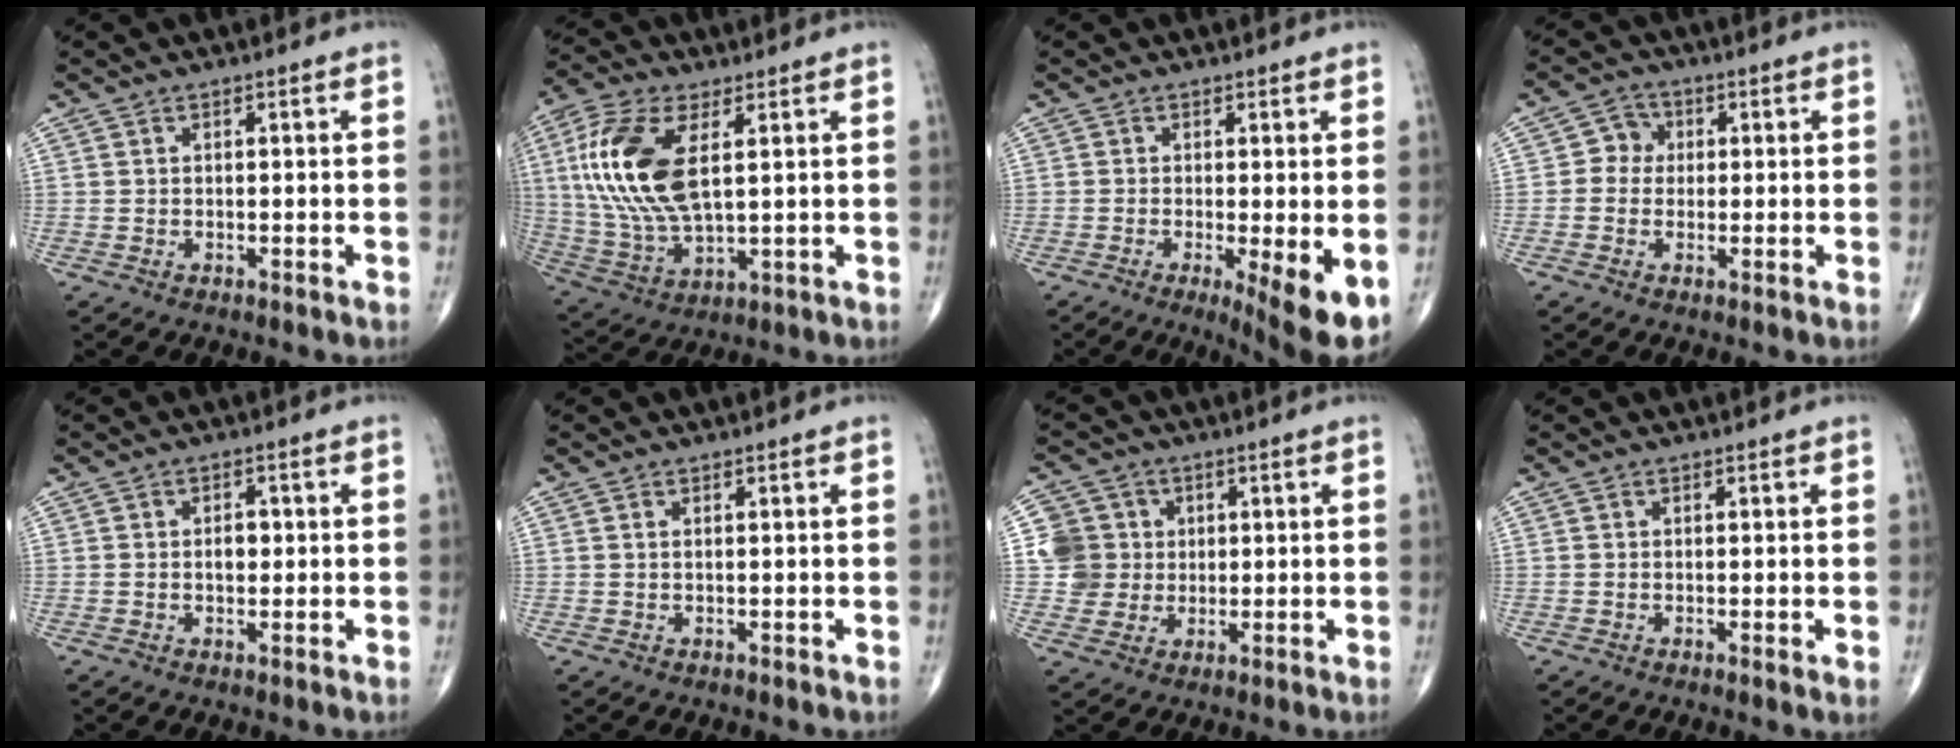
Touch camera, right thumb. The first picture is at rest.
{"total": 17.2, "force": [3.8, 7.9, 14.8], "torque": [-0.323, -0.007, 0.076]}
{"total": 6.8, "force": [-1.9, 1.2, 6.5], "torque": [-0.096, -0.019, -0.031]}
{"total": 3.8, "force": [0.2, 3.6, 1.4], "torque": [0.004, 0.010, -0.007]}
{"total": 2.5, "force": [0.0, 1.6, 1.9], "torque": [-0.020, 0.003, 0.000]}
{"total": 0.0}
{"total": 7.4, "force": [1.0, 7.3, 1.0], "torque": [0.014, 0.006, 0.017]}
{"total": 1.0, "force": [-0.1, 0.0, 1.0], "torque": [-0.019, -0.004, -0.003]}